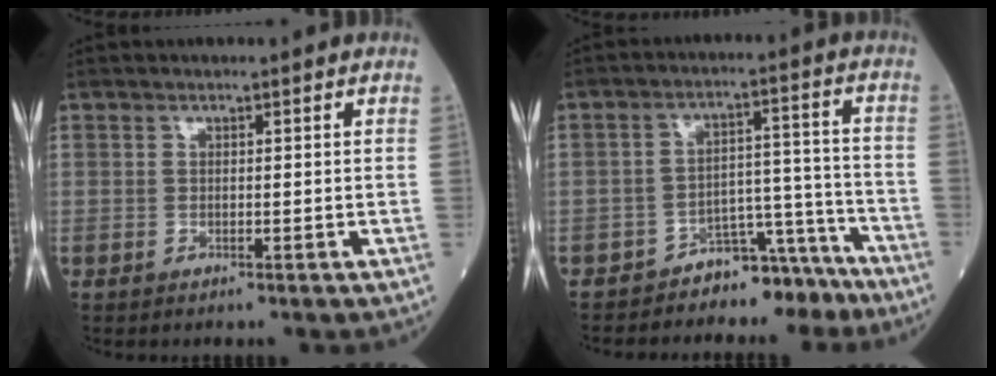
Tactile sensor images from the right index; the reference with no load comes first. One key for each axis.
{"total": 7.2, "fx": -6.4, "fy": 3.1, "fz": 1.3, "tx": -0.001, "ty": 0.059, "tz": -0.101}